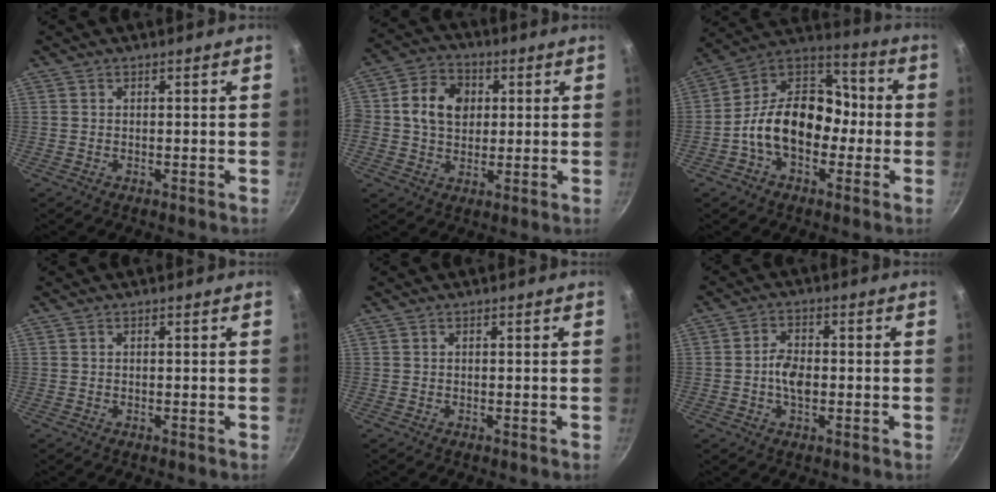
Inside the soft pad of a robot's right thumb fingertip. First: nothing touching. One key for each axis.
{"total": 10.1, "fx": 1.7, "fy": 8.2, "fz": 5.6, "tx": -0.074, "ty": 0.006, "tz": 0.015}
{"total": 17.2, "fx": -3.2, "fy": 12.1, "fz": 11.9, "tx": -0.145, "ty": 0.058, "tz": -0.075}
{"total": 0.0}
{"total": 0.0}
{"total": 5.1, "fx": -0.8, "fy": 2.9, "fz": 4.1, "tx": -0.069, "ty": 0.014, "tz": -0.018}